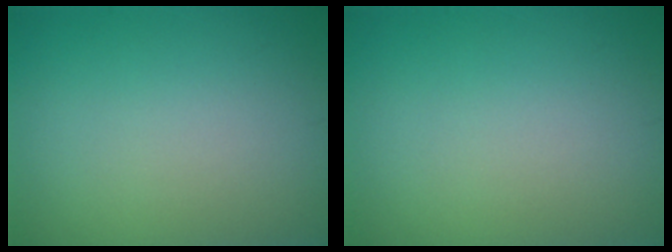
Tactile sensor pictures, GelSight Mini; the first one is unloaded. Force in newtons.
{"total": 0.0}